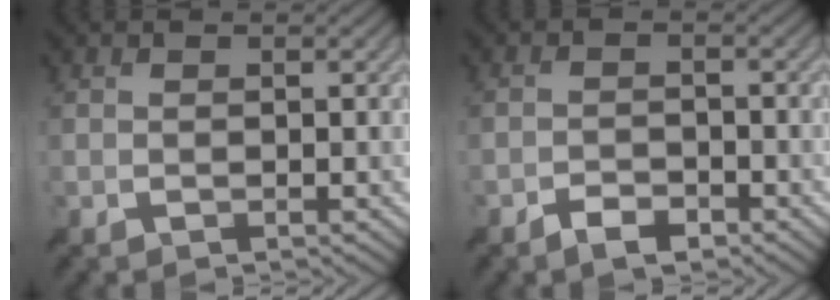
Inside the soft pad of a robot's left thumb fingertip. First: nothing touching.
{"total": 2.7, "force": [-2.3, 1.0, 1.2], "torque": [-0.021, -0.001, -0.042]}